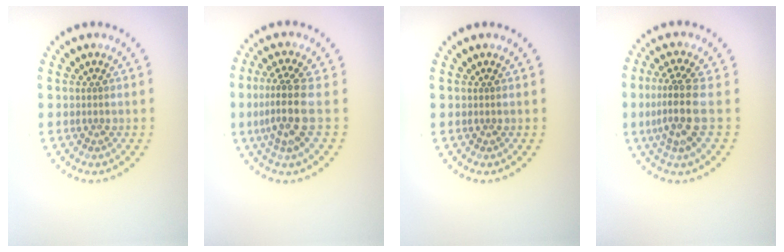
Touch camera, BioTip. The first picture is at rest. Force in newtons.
{"total": 4.1, "press": 3.2, "slide": 2.5}
{"total": 0.0}
{"total": 4.1, "press": 3.3, "slide": 2.5}